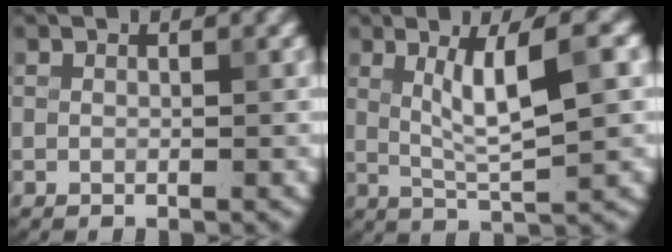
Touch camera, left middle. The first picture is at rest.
{"total": 5.9, "force": [1.4, 0.9, 5.7], "torque": [-0.104, 0.001, 0.029]}